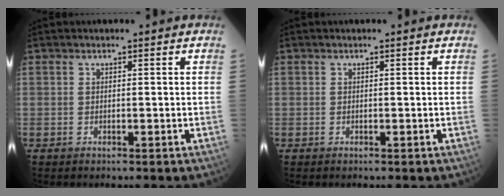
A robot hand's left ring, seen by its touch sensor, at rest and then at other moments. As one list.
[{"total": 0.0}]